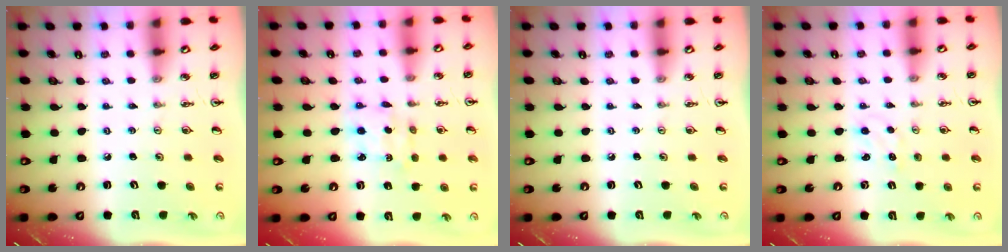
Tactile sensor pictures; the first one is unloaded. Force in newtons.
{"total": 2.5, "press": 2.5, "slide": 0.3}
{"total": 0.0}
{"total": 2.3, "press": 2.3, "slide": 0.2}